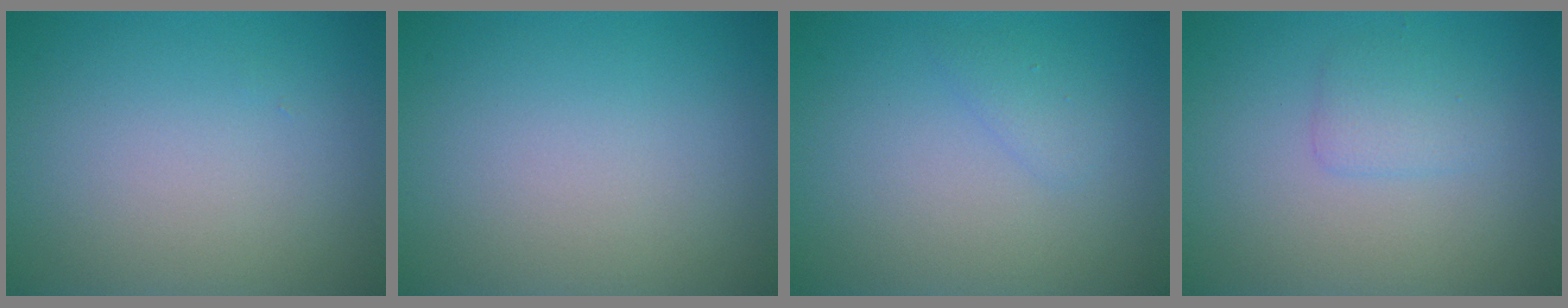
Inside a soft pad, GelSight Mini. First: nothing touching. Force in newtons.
{"total": 0.0}
{"total": 1.1, "press": 1.1, "slide": 0.0}
{"total": 1.6, "press": 1.6, "slide": 0.0}